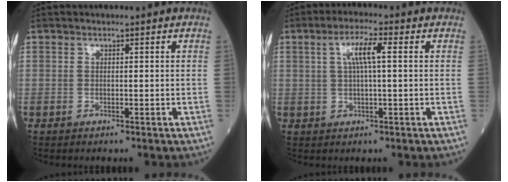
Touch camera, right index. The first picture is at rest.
{"total": 5.0, "force": [1.2, 0.5, 4.9], "torque": [-0.095, 0.011, 0.024]}